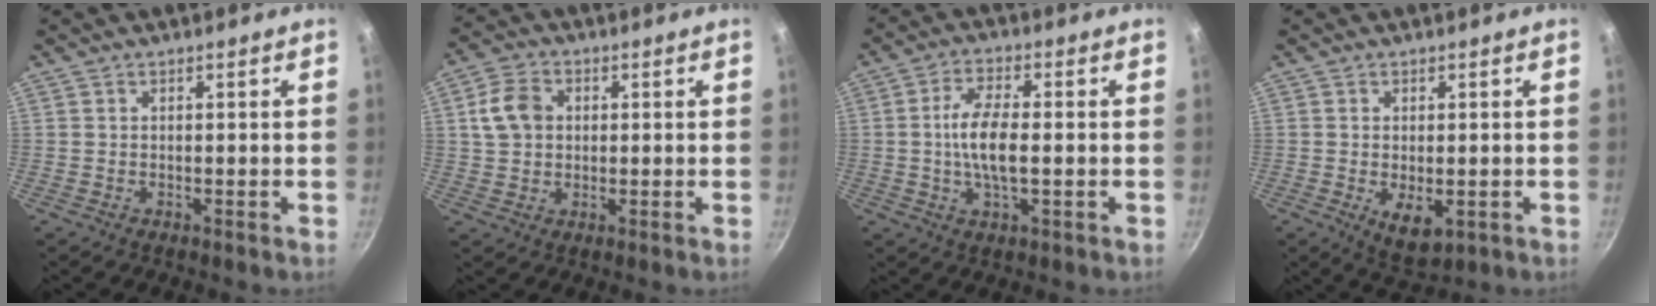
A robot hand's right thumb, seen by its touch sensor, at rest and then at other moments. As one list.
[{"total": 7.3, "force": [1.2, 5.8, 4.3], "torque": [-0.066, 0.011, 0.016]}, {"total": 8.8, "force": [-0.4, 3.4, 8.1], "torque": [-0.159, 0.009, -0.014]}, {"total": 5.9, "force": [-1.3, 3.3, 4.8], "torque": [-0.069, -0.013, -0.011]}]